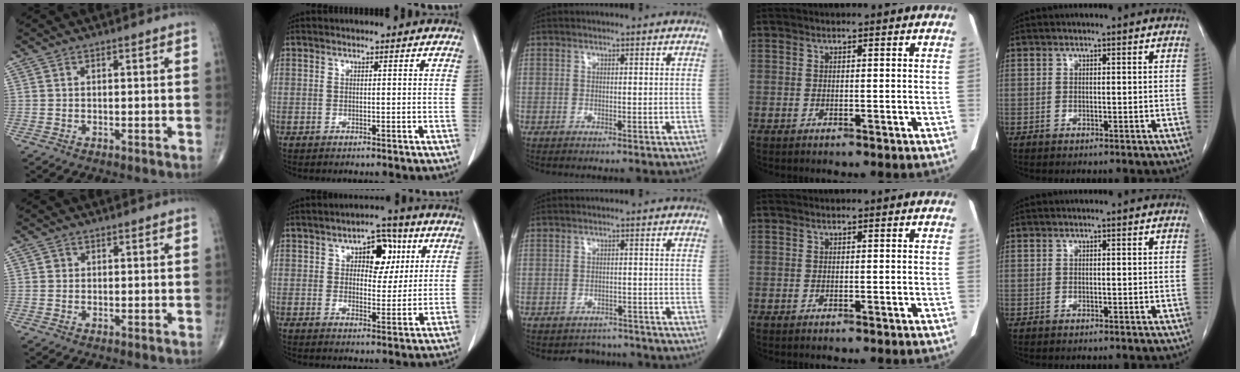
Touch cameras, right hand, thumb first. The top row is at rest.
{"thumb": {"total": 0.8, "force": [0.1, 0.8, 0.1], "torque": [0.003, 0.002, 0.001]}, "index": {"total": 7.2, "force": [2.6, 3.8, 5.6], "torque": [-0.070, 0.018, 0.038]}, "middle": {"total": 3.9, "force": [-3.4, 1.9, -0.4], "torque": [0.008, 0.010, -0.047]}}